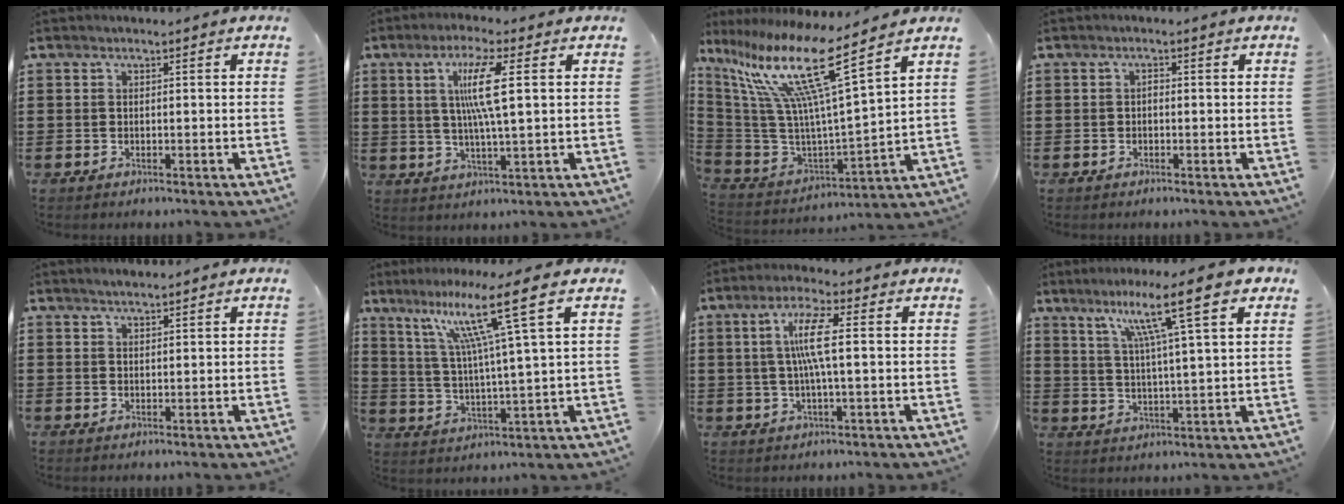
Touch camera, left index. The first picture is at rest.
{"total": 7.8, "force": [2.0, 0.8, 7.5], "torque": [-0.156, -0.002, 0.026]}
{"total": 15.0, "force": [9.1, 1.3, 11.8], "torque": [-0.274, -0.066, 0.138]}
{"total": 0.7, "force": [-0.5, 0.3, 0.4], "torque": [-0.011, -0.002, -0.009]}
{"total": 1.3, "force": [1.2, 0.2, 0.3], "torque": [-0.008, 0.003, 0.022]}
{"total": 12.7, "force": [6.9, -0.4, 10.6], "torque": [-0.213, -0.013, 0.104]}
{"total": 6.6, "force": [0.7, 1.1, 6.5], "torque": [-0.133, 0.002, 0.005]}
{"total": 12.3, "force": [7.5, 0.9, 9.7], "torque": [-0.174, -0.020, 0.116]}